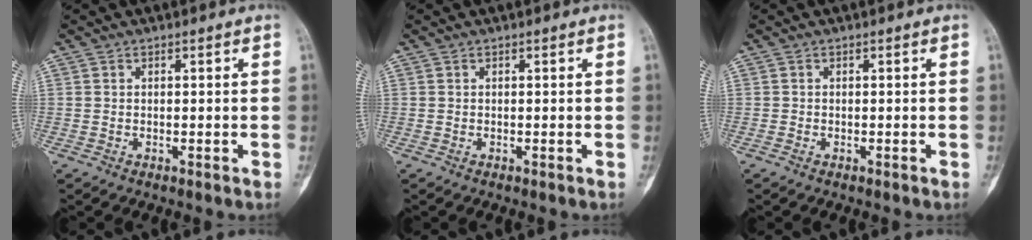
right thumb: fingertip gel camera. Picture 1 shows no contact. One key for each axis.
{"total": 0.0}
{"total": 0.0}